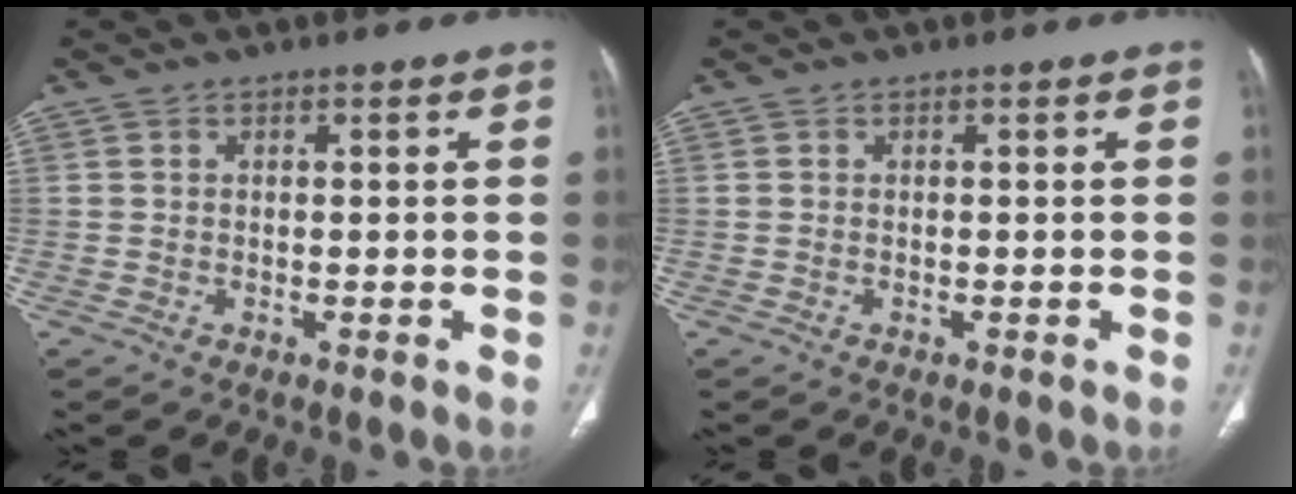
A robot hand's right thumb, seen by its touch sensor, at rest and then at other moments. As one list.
[{"total": 0.0}]